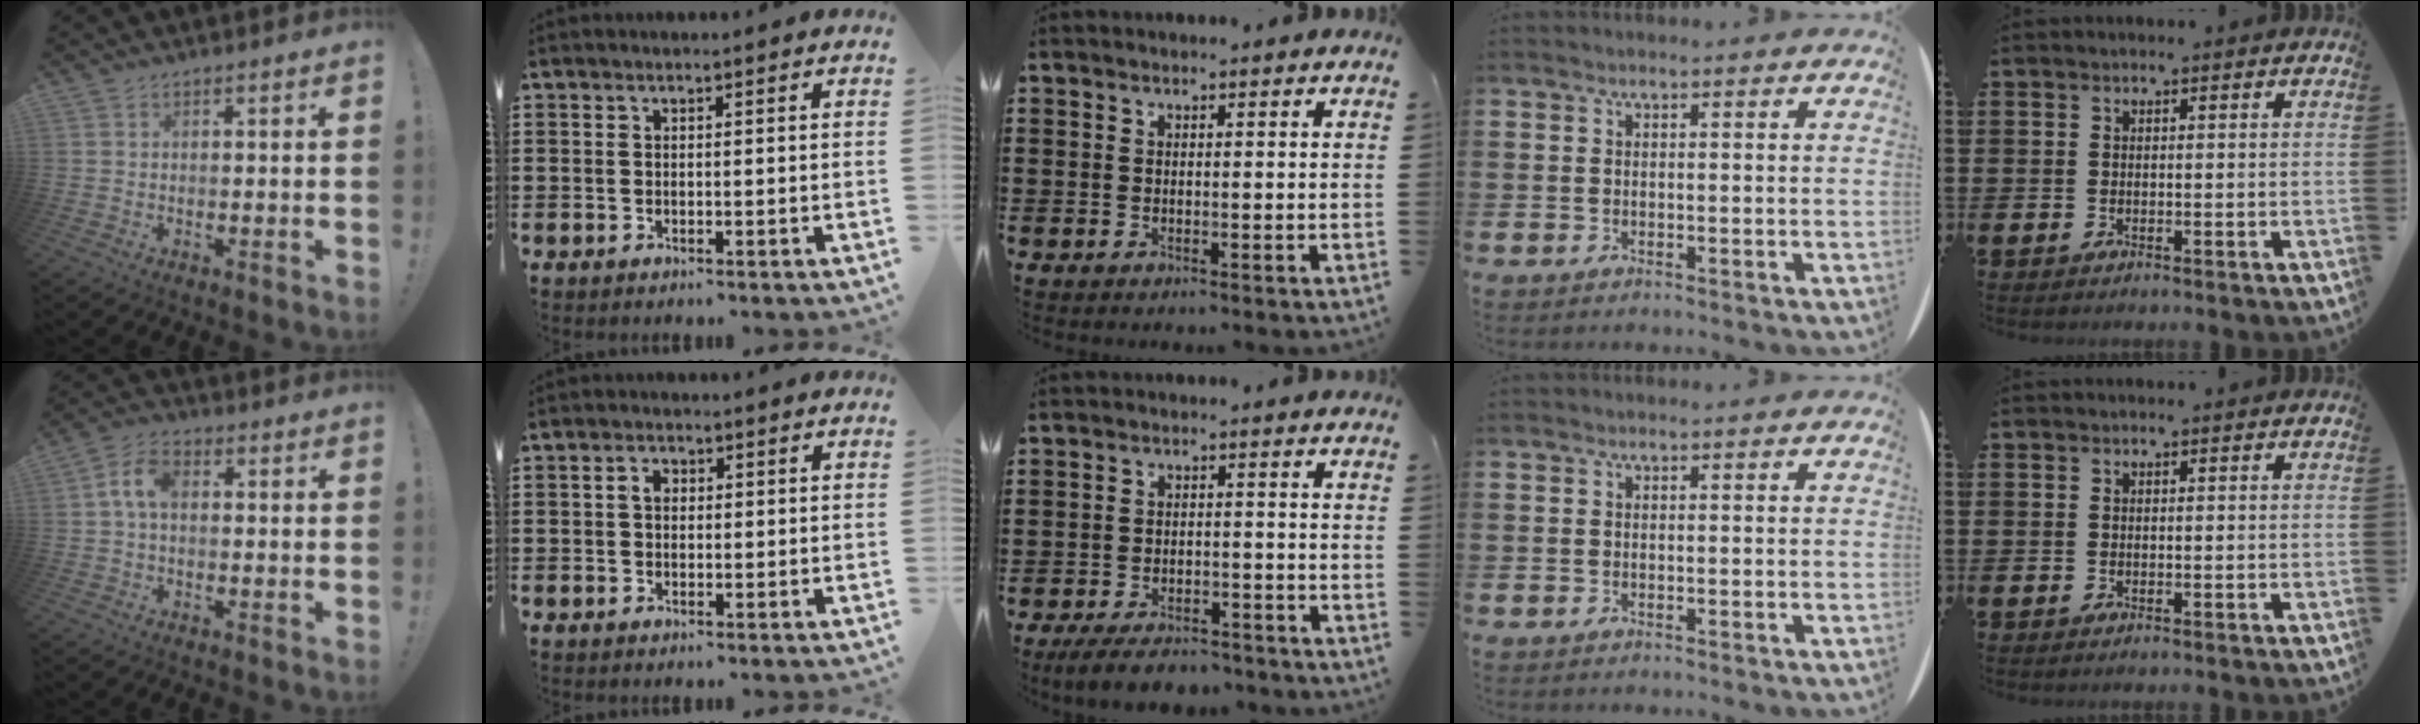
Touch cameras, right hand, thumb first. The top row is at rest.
{"thumb": {"total": 6.6, "force": [0.5, 3.9, 5.3], "torque": [-0.114, 0.014, 0.011]}, "index": {"total": 2.0, "force": [0.3, 1.5, 1.4], "torque": [-0.030, 0.009, 0.004]}, "middle": {"total": 4.5, "force": [-4.1, 0.9, 1.7], "torque": [-0.034, 0.000, -0.079]}}